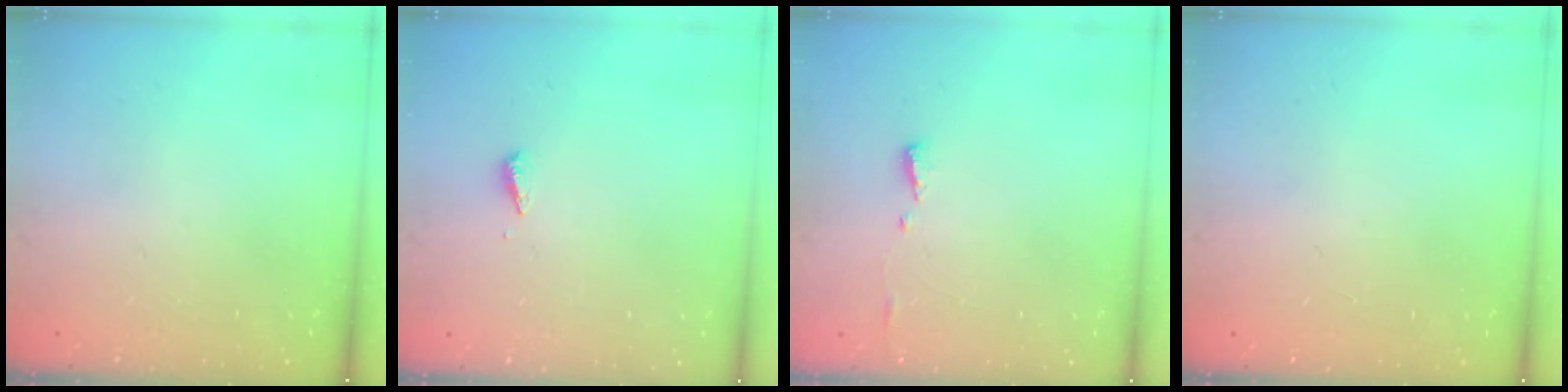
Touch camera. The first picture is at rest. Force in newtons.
{"total": 2.8, "press": 2.8, "slide": 0.2}
{"total": 4.9, "press": 4.9, "slide": 0.6}
{"total": 0.9, "press": 0.9, "slide": 0.0}